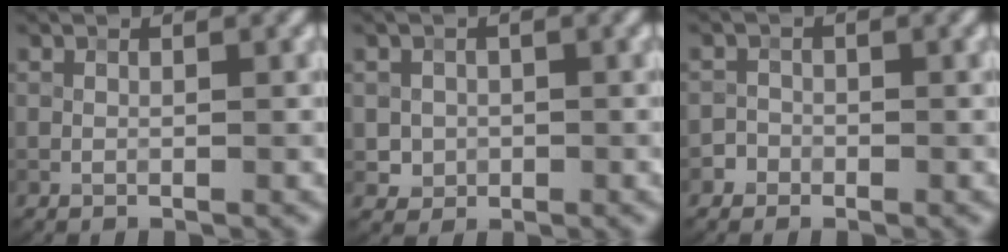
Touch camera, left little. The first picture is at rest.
{"total": 1.8, "force": [0.2, 1.7, 0.4], "torque": [-0.005, -0.004, 0.015]}
{"total": 1.2, "force": [-0.6, 1.0, 0.0], "torque": [0.015, 0.004, -0.011]}